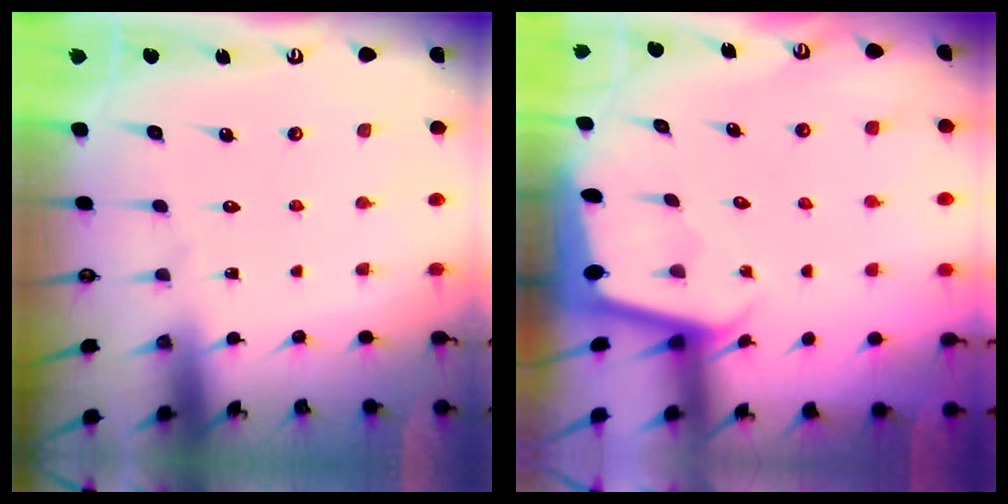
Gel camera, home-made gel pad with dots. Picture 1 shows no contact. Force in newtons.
{"total": 2.0, "press": 2.0, "slide": 0.1}